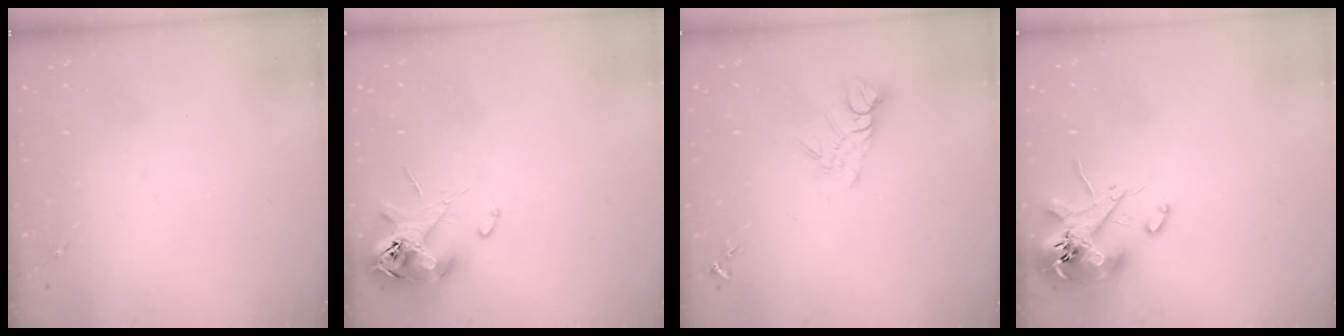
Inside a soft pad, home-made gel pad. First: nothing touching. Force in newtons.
{"total": 11.8, "press": 11.6, "slide": 1.9}
{"total": 7.9, "press": 7.9, "slide": 0.5}
{"total": 11.8, "press": 11.6, "slide": 1.8}